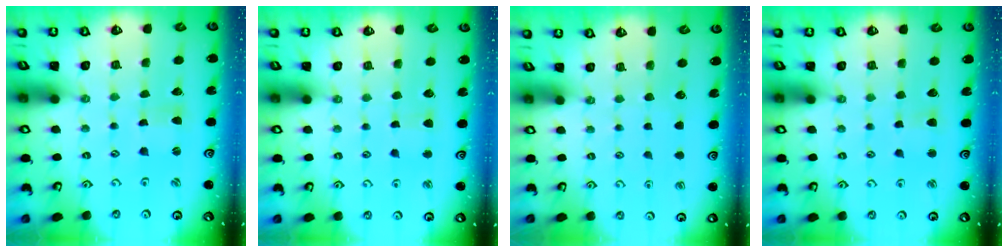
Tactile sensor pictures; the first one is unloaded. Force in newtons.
{"total": 2.8, "press": 2.8, "slide": 0.4}
{"total": 0.0}
{"total": 2.4, "press": 2.4, "slide": 0.5}